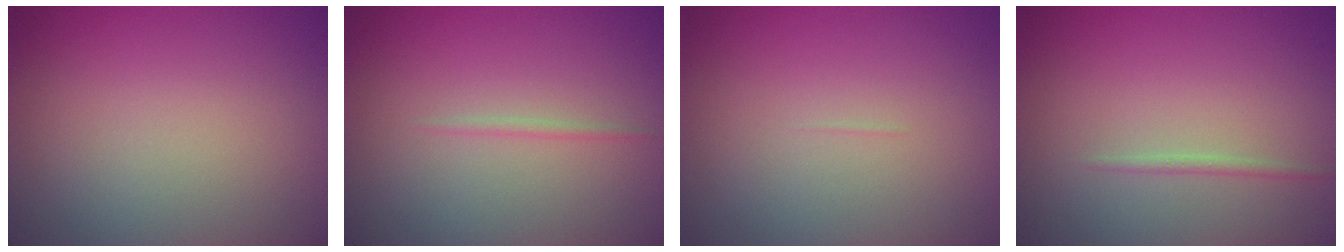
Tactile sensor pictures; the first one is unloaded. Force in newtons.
{"total": 0.6, "press": 0.6, "slide": 0.1}
{"total": 0.0}
{"total": 0.8, "press": 0.7, "slide": 0.1}